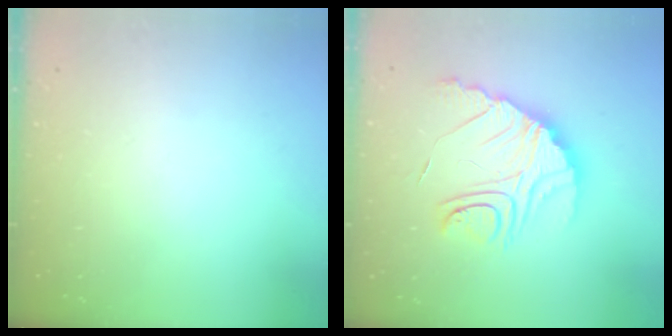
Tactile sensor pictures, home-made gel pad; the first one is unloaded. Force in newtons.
{"total": 14.0, "press": 14.0, "slide": 1.2}